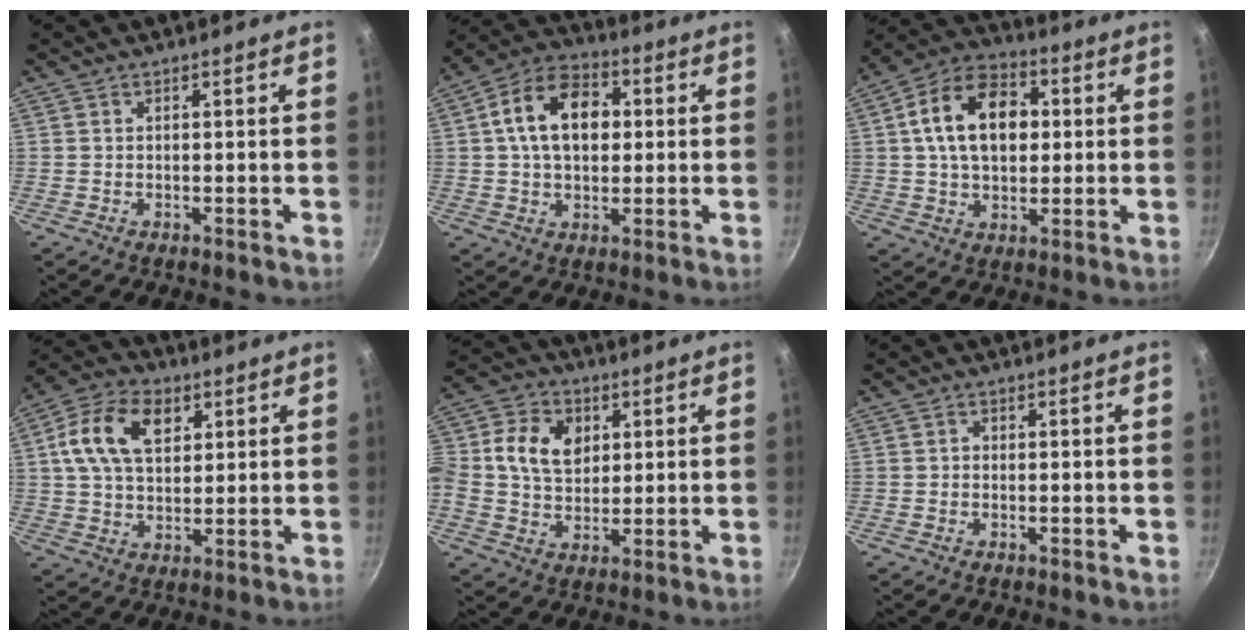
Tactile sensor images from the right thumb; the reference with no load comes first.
{"total": 14.0, "force": [2.2, 9.5, 10.0], "torque": [-0.137, 0.020, 0.021]}
{"total": 15.9, "force": [2.6, 10.8, 11.5], "torque": [-0.161, 0.020, 0.027]}
{"total": 13.5, "force": [4.4, 8.7, 9.3], "torque": [-0.152, 0.004, 0.067]}
{"total": 13.8, "force": [2.7, 10.6, 8.5], "torque": [-0.159, 0.015, 0.035]}
{"total": 0.6, "force": [-0.3, 0.5, 0.2], "torque": [-0.002, 0.002, -0.007]}